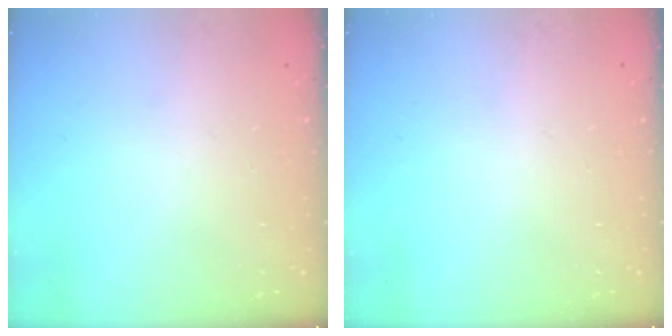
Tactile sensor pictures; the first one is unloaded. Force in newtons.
{"total": 0.0}